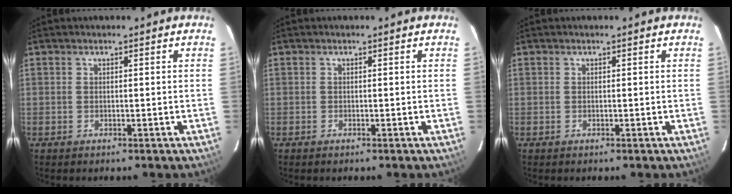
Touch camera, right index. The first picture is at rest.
{"total": 0.0}
{"total": 0.0}